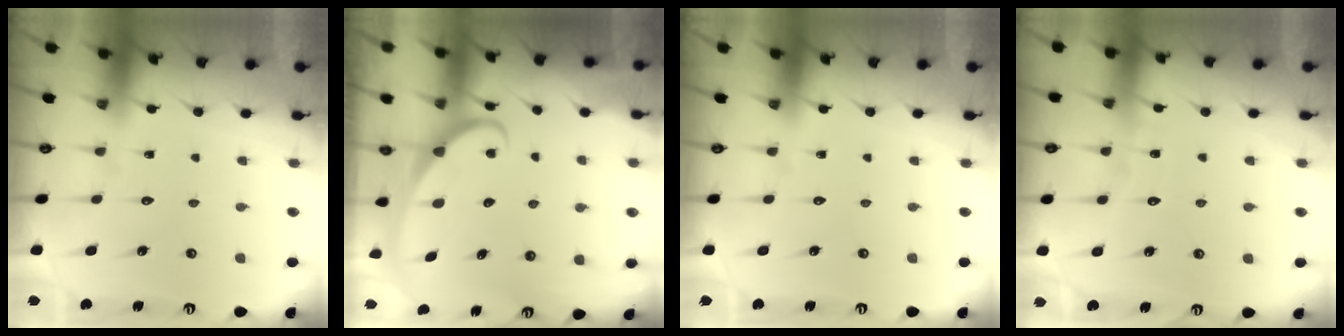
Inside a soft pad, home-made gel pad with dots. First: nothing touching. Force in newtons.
{"total": 2.5, "press": 2.5, "slide": 0.3}
{"total": 0.0}
{"total": 2.8, "press": 2.8, "slide": 0.2}